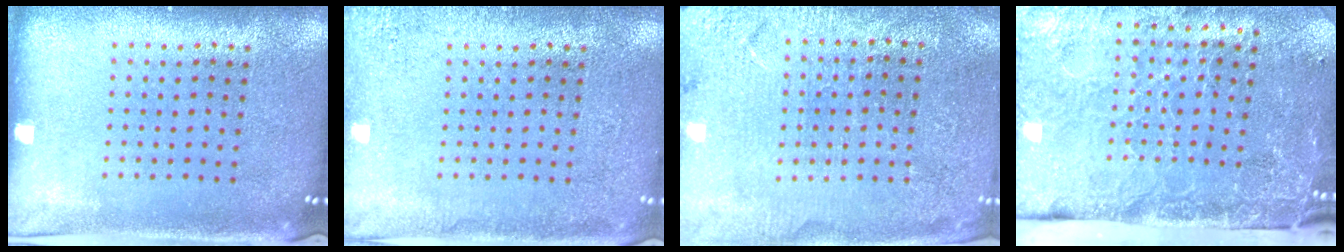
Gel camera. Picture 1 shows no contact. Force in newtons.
{"total": 2.0, "press": 2.0, "slide": 0.3}
{"total": 3.1, "press": 3.1, "slide": 0.5}
{"total": 4.6, "press": 3.7, "slide": 2.8}